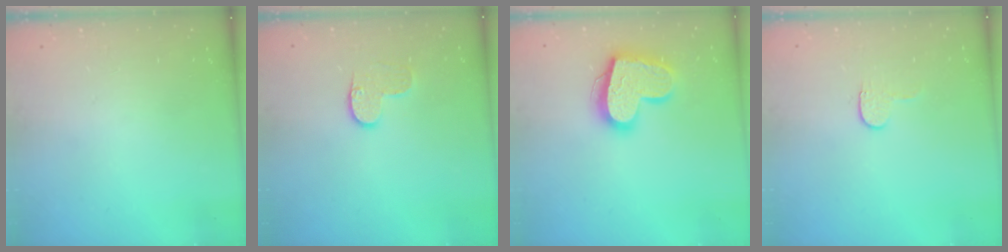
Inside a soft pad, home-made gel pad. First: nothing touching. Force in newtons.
{"total": 6.7, "press": 6.7, "slide": 0.1}
{"total": 17.6, "press": 17.6, "slide": 1.4}
{"total": 3.6, "press": 3.6, "slide": 0.3}